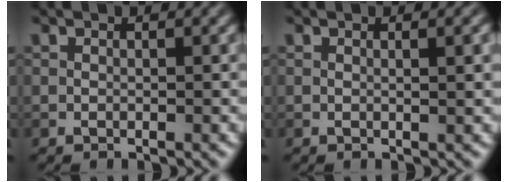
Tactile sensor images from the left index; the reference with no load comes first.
{"total": 1.8, "force": [0.4, 0.5, 1.7], "torque": [-0.017, 0.005, 0.002]}